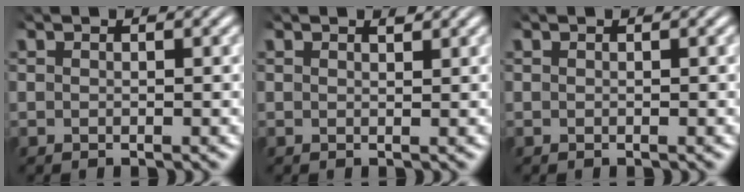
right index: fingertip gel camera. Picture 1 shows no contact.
{"total": 0.6, "force": [0.5, -0.3, 0.1], "torque": [0.002, -0.007, 0.011]}
{"total": 0.0}